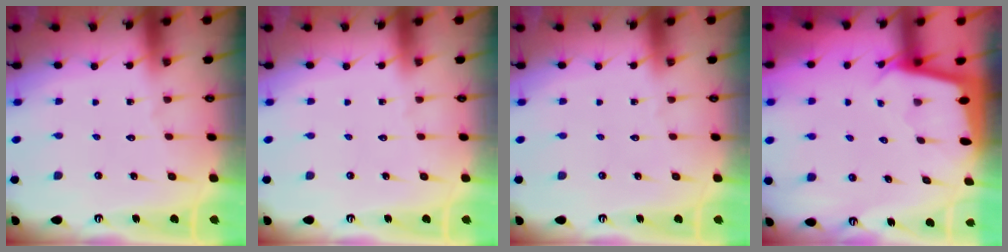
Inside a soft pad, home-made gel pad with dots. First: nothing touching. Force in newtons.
{"total": 0.0}
{"total": 0.0}
{"total": 2.0, "press": 2.0, "slide": 0.1}